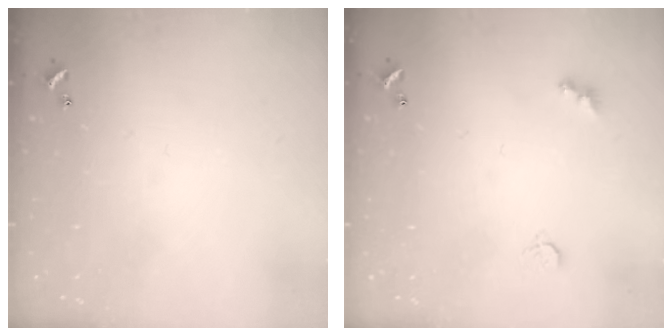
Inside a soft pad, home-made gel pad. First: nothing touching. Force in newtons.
{"total": 2.9, "press": 2.8, "slide": 0.7}